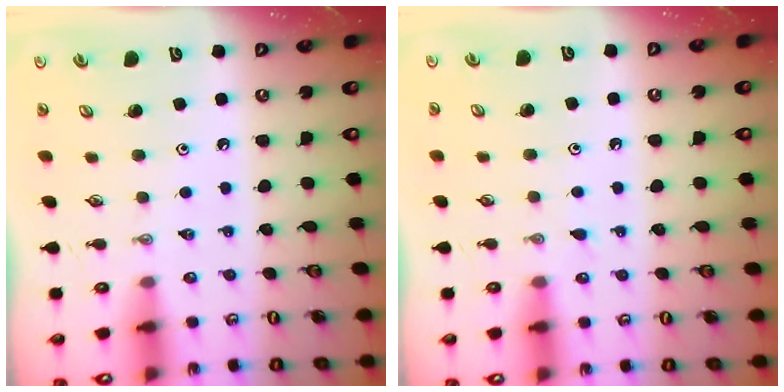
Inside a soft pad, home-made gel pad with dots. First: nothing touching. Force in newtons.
{"total": 3.3, "press": 3.2, "slide": 0.3}